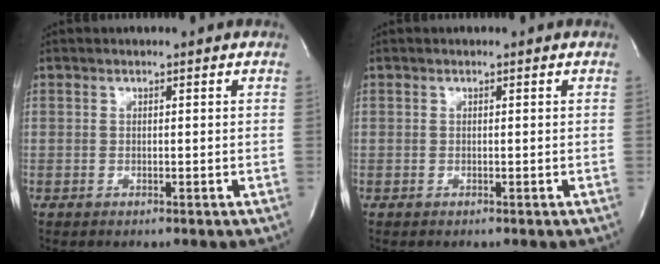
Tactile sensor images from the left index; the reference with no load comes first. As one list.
[{"total": 0.0}]